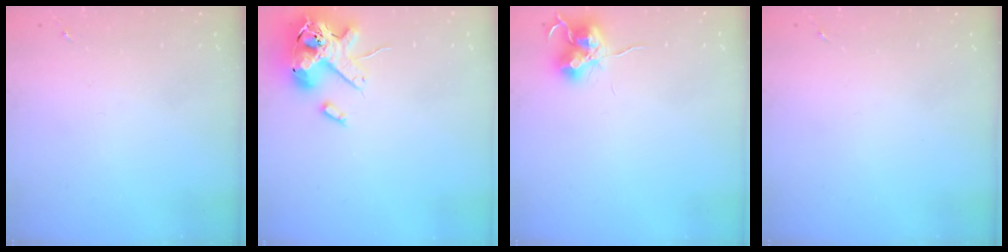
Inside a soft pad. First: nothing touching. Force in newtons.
{"total": 16.4, "press": 16.2, "slide": 2.7}
{"total": 10.9, "press": 10.8, "slide": 0.8}
{"total": 0.0}